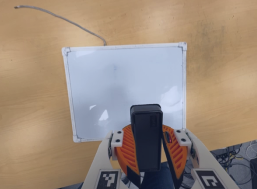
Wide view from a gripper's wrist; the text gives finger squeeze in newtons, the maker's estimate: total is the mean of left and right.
{"total": 10.4, "left": 10.3, "right": 10.5}